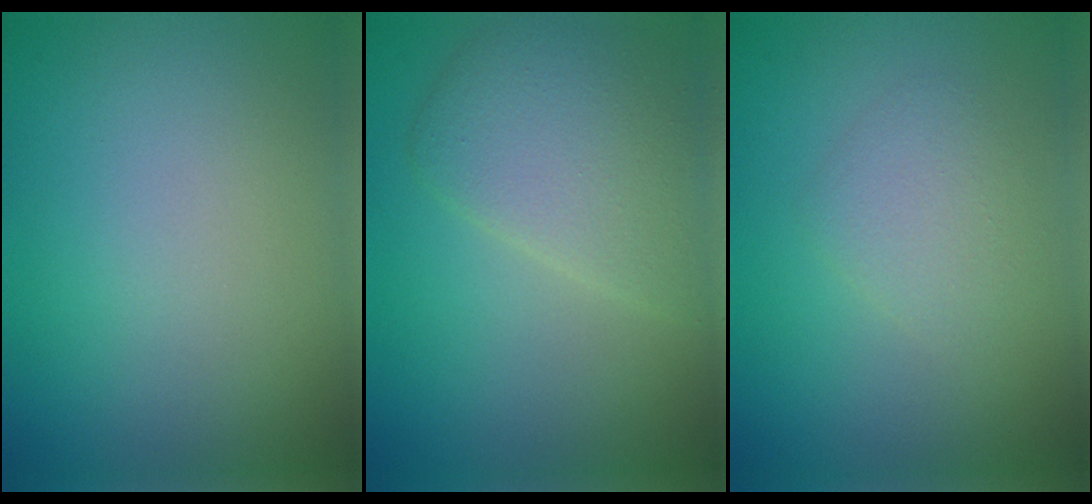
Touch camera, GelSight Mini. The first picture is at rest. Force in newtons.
{"total": 4.9, "press": 4.9, "slide": 0.3}
{"total": 2.1, "press": 2.1, "slide": 0.0}